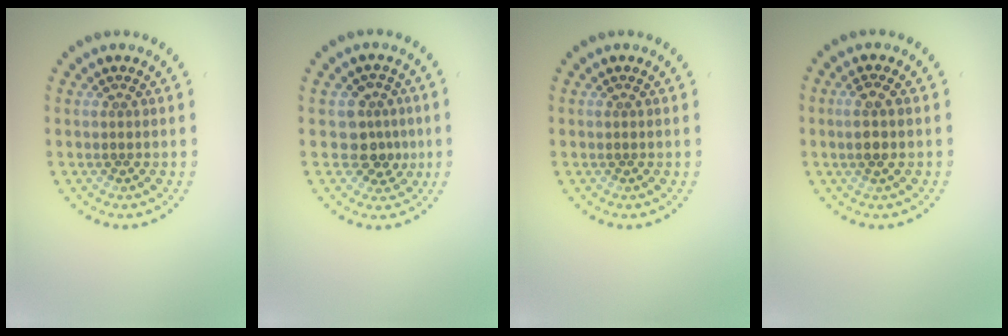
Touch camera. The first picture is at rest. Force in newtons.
{"total": 3.0, "press": 2.6, "slide": 1.4}
{"total": 0.0}
{"total": 1.5, "press": 1.3, "slide": 0.8}